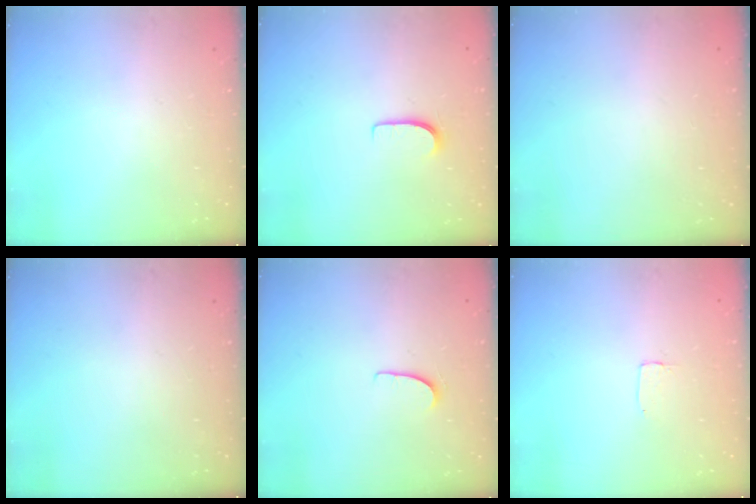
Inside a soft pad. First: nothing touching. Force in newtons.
{"total": 5.4, "press": 5.3, "slide": 0.5}
{"total": 0.0}
{"total": 0.0}
{"total": 5.1, "press": 5.1, "slide": 0.4}
{"total": 2.0, "press": 2.0, "slide": 0.0}